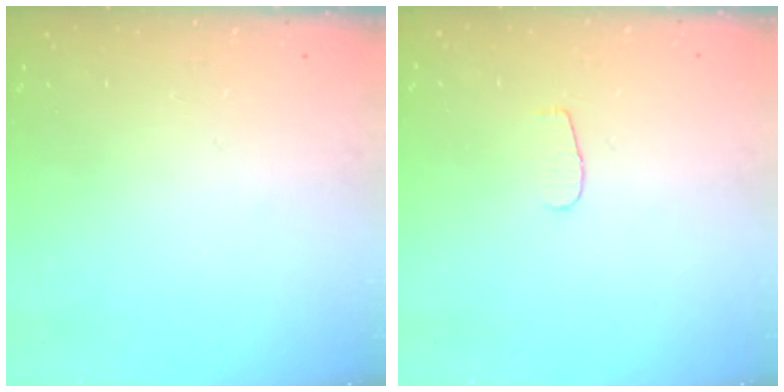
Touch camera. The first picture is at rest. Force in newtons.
{"total": 3.8, "press": 3.7, "slide": 0.4}